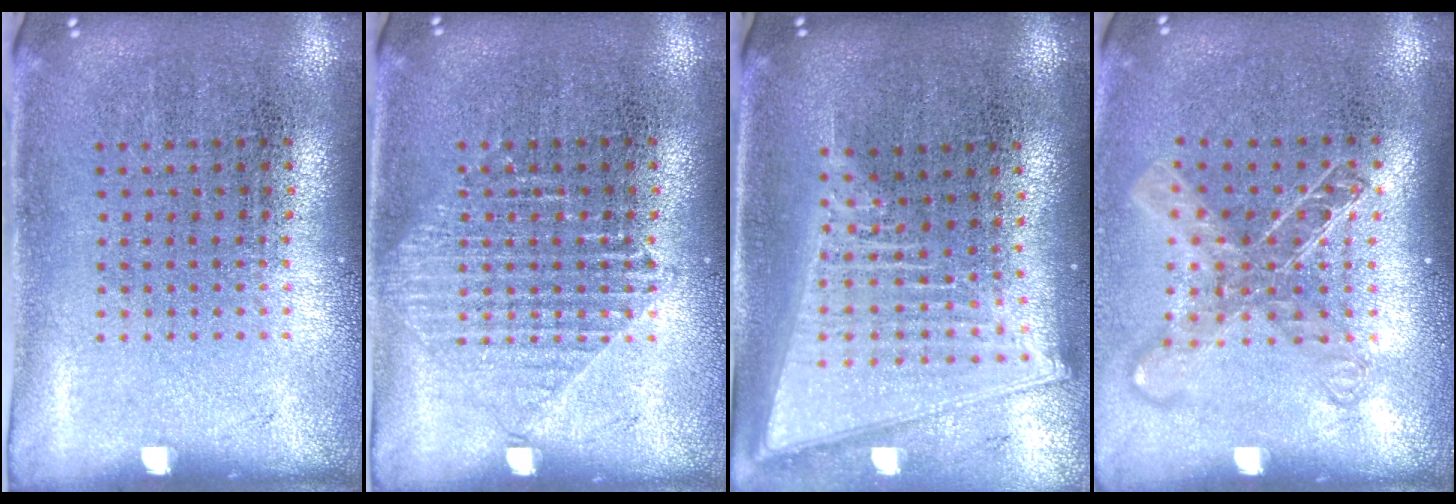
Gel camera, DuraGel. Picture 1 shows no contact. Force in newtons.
{"total": 1.5, "press": 1.5, "slide": 0.3}
{"total": 2.2, "press": 1.8, "slide": 1.2}
{"total": 1.7, "press": 1.3, "slide": 1.0}